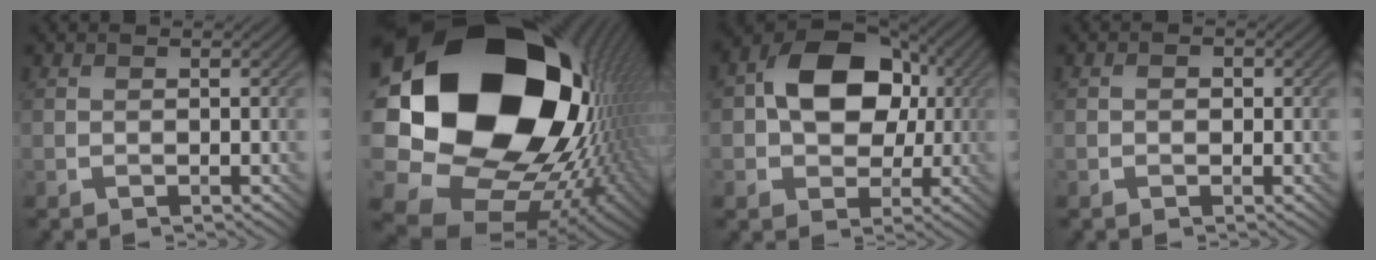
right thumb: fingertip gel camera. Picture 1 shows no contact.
{"total": 24.0, "force": [4.9, 18.3, 14.7], "torque": [-0.329, -0.047, 0.120]}
{"total": 12.3, "force": [1.3, 8.9, 8.3], "torque": [-0.146, 0.021, 0.011]}
{"total": 1.0, "force": [-0.1, 0.9, 0.4], "torque": [-0.005, -0.004, -0.004]}